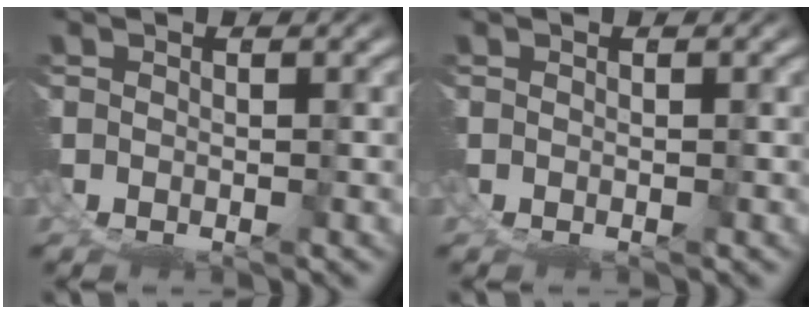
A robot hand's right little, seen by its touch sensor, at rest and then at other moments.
{"total": 0.0}